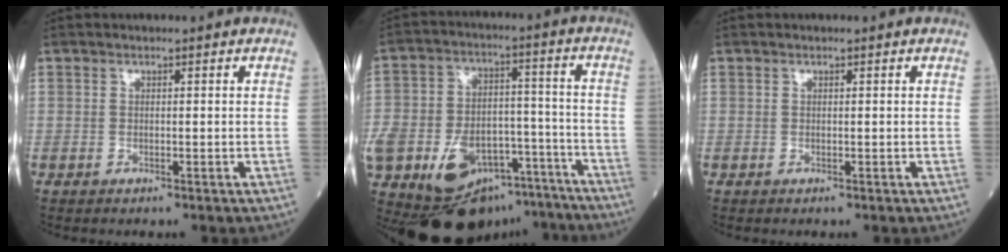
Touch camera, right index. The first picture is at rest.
{"total": 23.0, "force": [-14.0, 13.6, 12.2], "torque": [-0.283, 0.027, -0.206]}
{"total": 0.0}